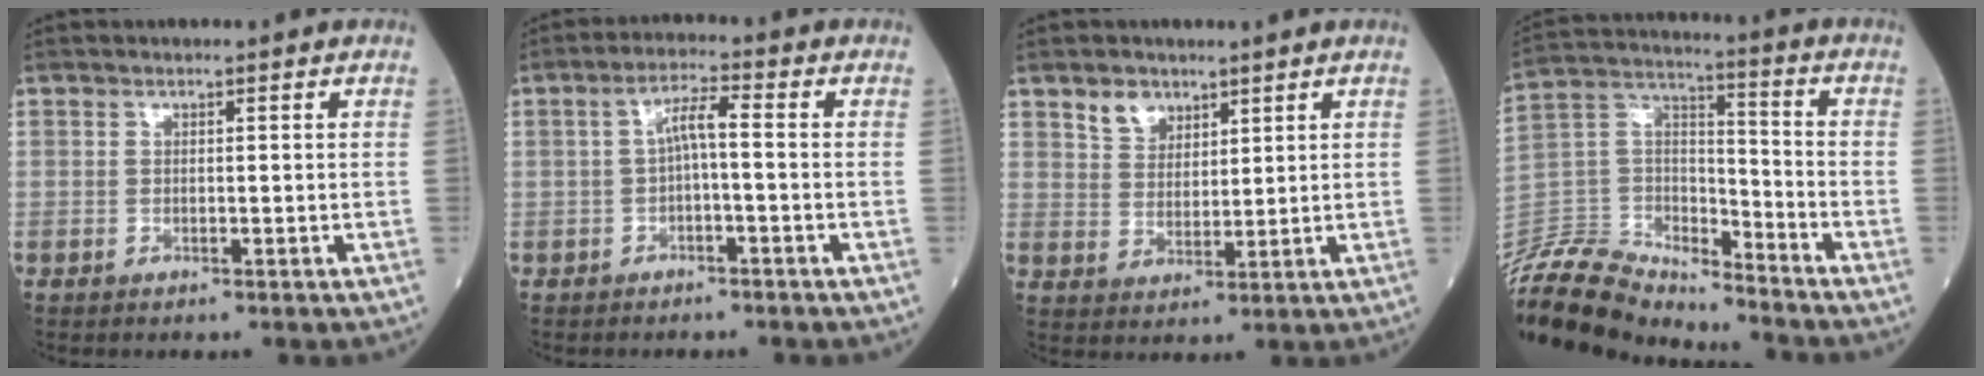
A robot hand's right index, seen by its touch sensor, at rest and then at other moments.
{"total": 3.8, "force": [-0.4, 0.5, 3.7], "torque": [-0.063, 0.017, -0.006]}
{"total": 4.2, "force": [2.9, 2.7, 1.3], "torque": [-0.026, 0.003, 0.058]}
{"total": 18.4, "force": [-17.7, 2.9, 3.9], "torque": [-0.078, 0.040, -0.316]}